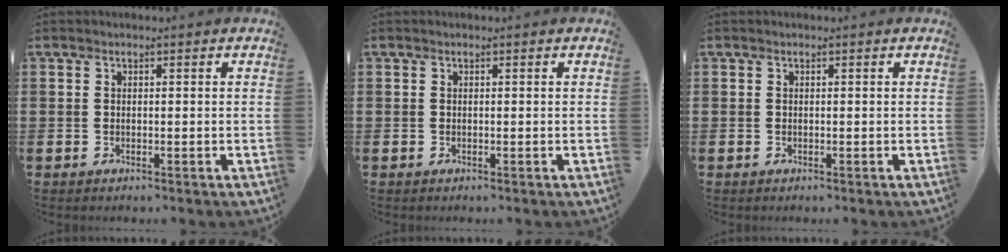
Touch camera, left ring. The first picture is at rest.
{"total": 0.0}
{"total": 0.0}